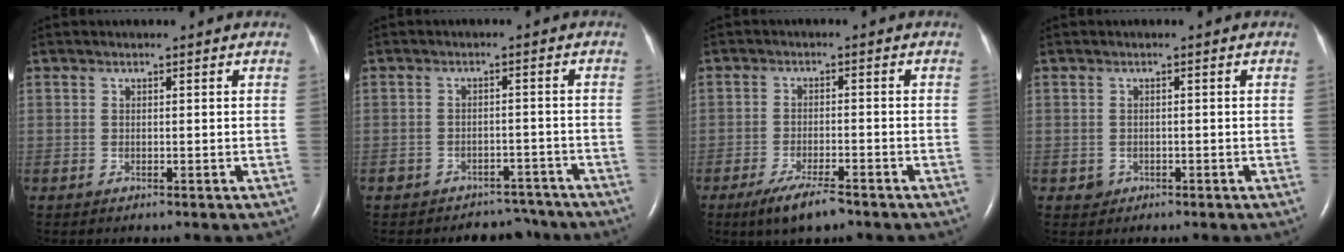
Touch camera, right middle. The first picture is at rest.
{"total": 6.1, "force": [-5.3, 3.1, 0.0], "torque": [0.008, 0.020, -0.067]}
{"total": 6.0, "force": [-4.3, 1.1, 4.0], "torque": [-0.083, -0.012, -0.071]}
{"total": 1.1, "force": [-0.5, 1.0, 0.0], "torque": [-0.001, 0.003, -0.006]}